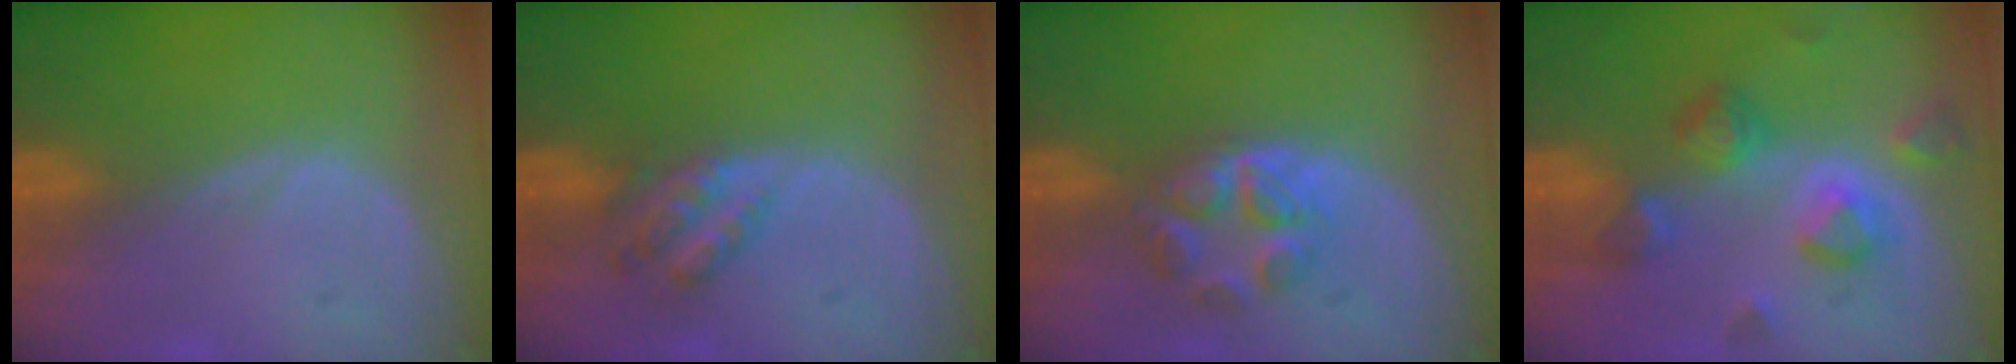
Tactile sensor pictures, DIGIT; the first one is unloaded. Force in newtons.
{"total": 4.5, "press": 4.0, "slide": 2.0}
{"total": 5.0, "press": 4.8, "slide": 1.3}
{"total": 7.1, "press": 7.0, "slide": 1.2}